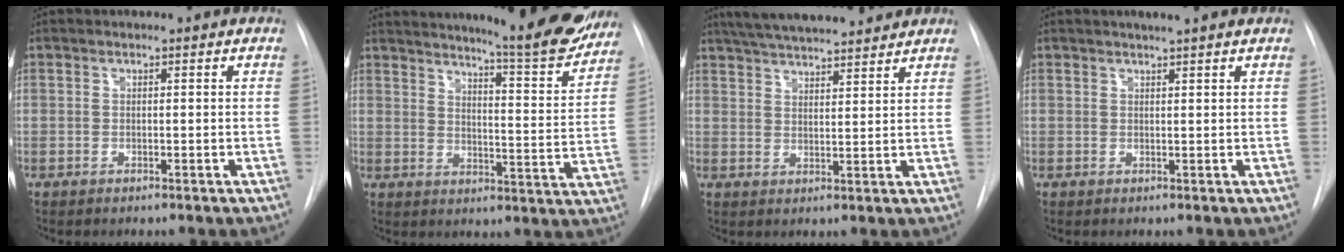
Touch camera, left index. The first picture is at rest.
{"total": 20.9, "force": [18.6, 1.6, 9.3], "torque": [-0.132, -0.062, 0.231]}
{"total": 7.8, "force": [7.2, 0.8, 3.0], "torque": [-0.053, 0.038, 0.111]}
{"total": 3.5, "force": [2.8, 0.0, 2.0], "torque": [-0.028, 0.014, 0.039]}